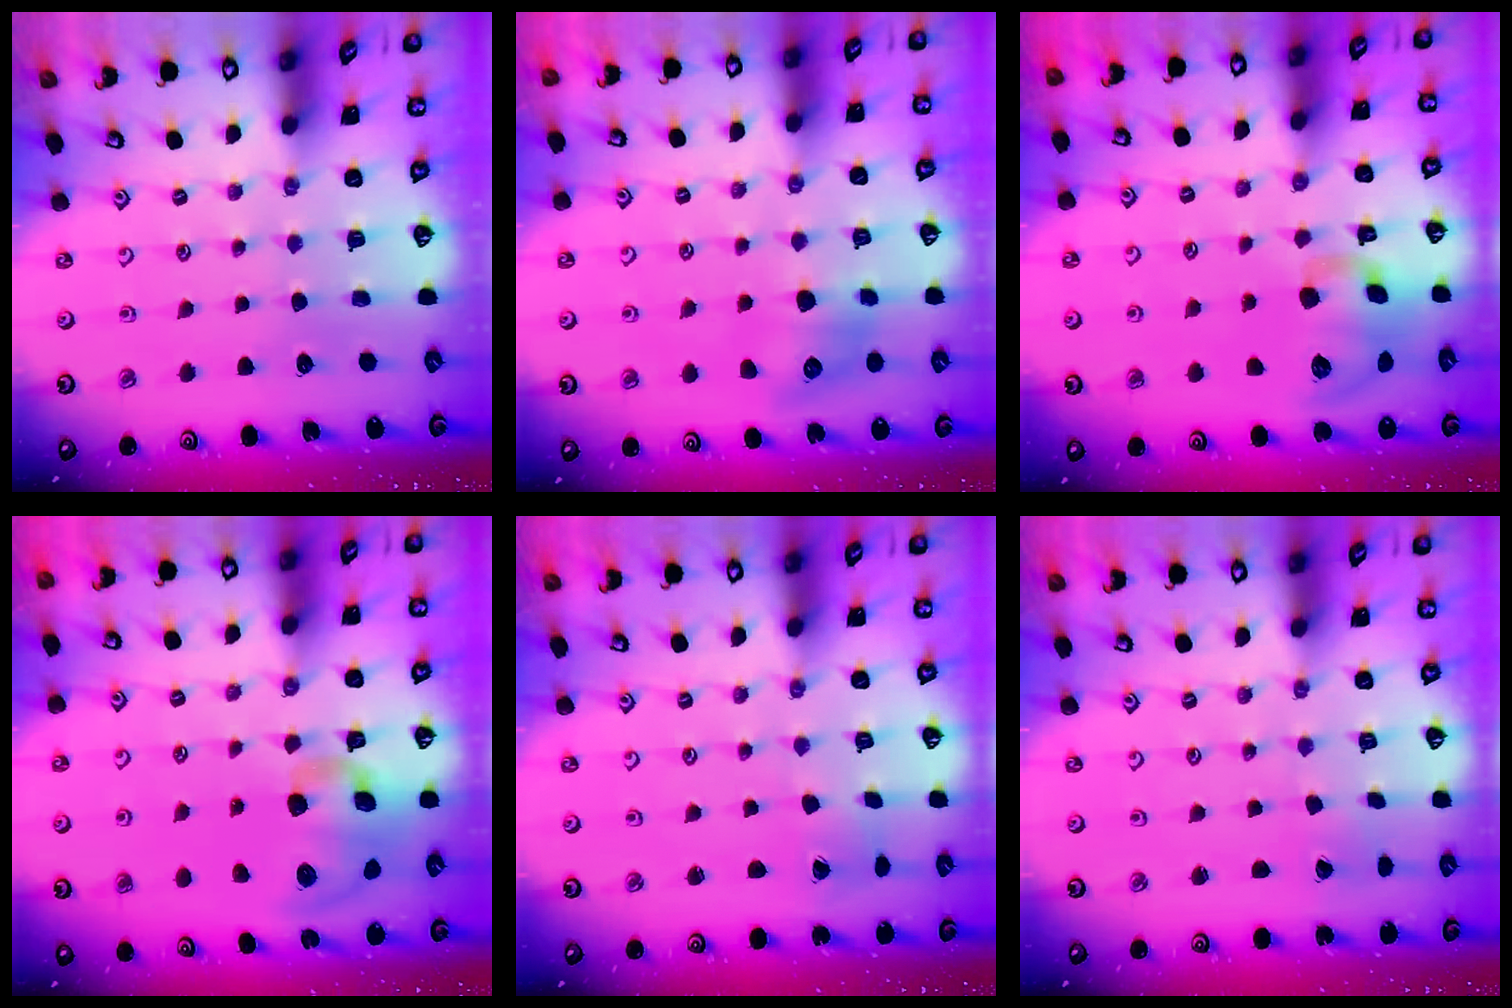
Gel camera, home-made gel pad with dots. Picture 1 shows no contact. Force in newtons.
{"total": 9.8, "press": 9.8, "slide": 0.4}
{"total": 12.8, "press": 12.6, "slide": 2.0}
{"total": 14.3, "press": 14.1, "slide": 2.1}
{"total": 1.0, "press": 1.0, "slide": 0.1}
{"total": 0.6, "press": 0.6, "slide": 0.1}